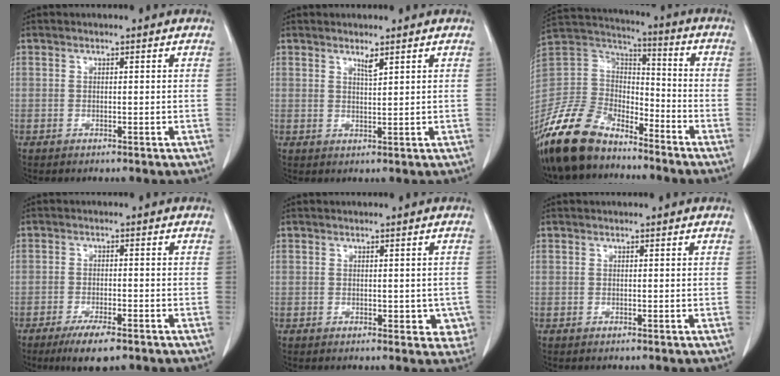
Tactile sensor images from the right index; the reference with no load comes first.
{"total": 1.5, "force": [1.2, 0.0, 1.0], "torque": [-0.019, -0.006, 0.022]}
{"total": 16.0, "force": [-12.9, 6.9, 6.6], "torque": [-0.149, 0.015, -0.250]}
{"total": 5.8, "force": [-4.0, 1.2, 4.0], "torque": [-0.070, -0.010, -0.061]}
{"total": 4.0, "force": [-0.7, 2.6, 3.0], "torque": [-0.008, 0.005, -0.003]}
{"total": 0.0}